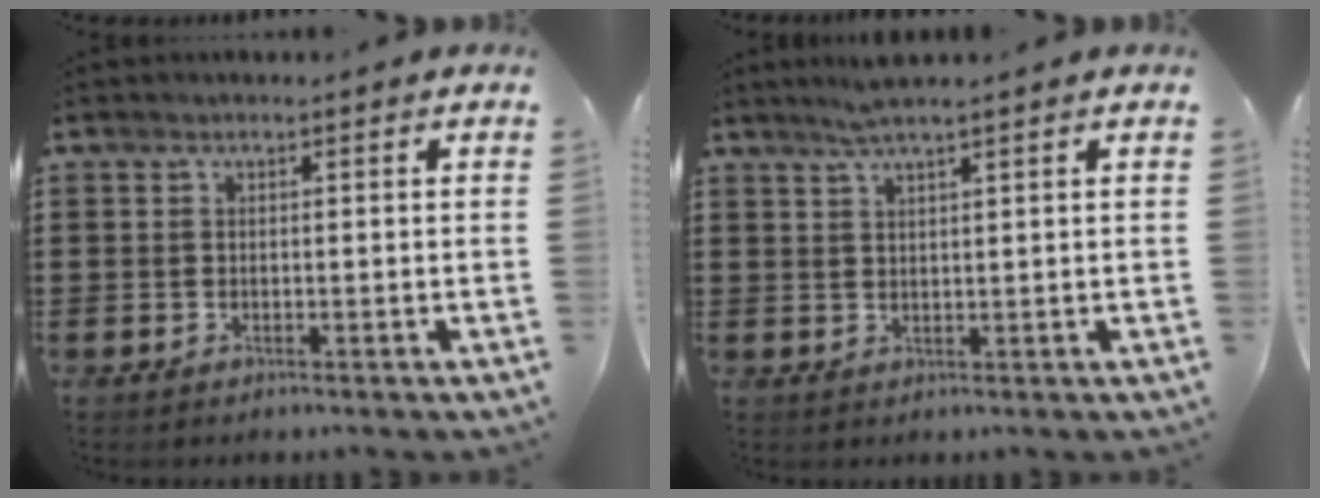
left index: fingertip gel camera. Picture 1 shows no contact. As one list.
[{"total": 2.7, "force": [2.2, -0.2, 1.5], "torque": [-0.034, 0.002, 0.041]}]